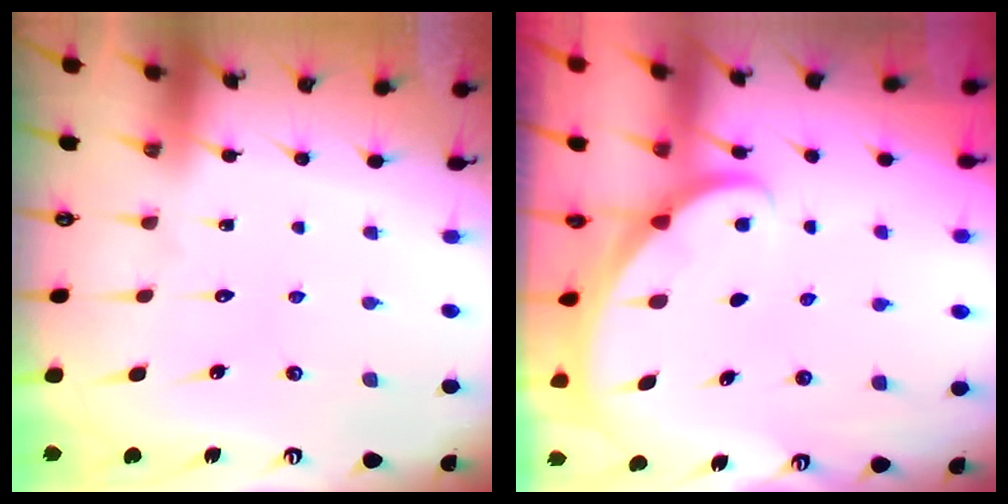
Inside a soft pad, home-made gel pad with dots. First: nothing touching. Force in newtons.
{"total": 1.9, "press": 1.9, "slide": 0.1}